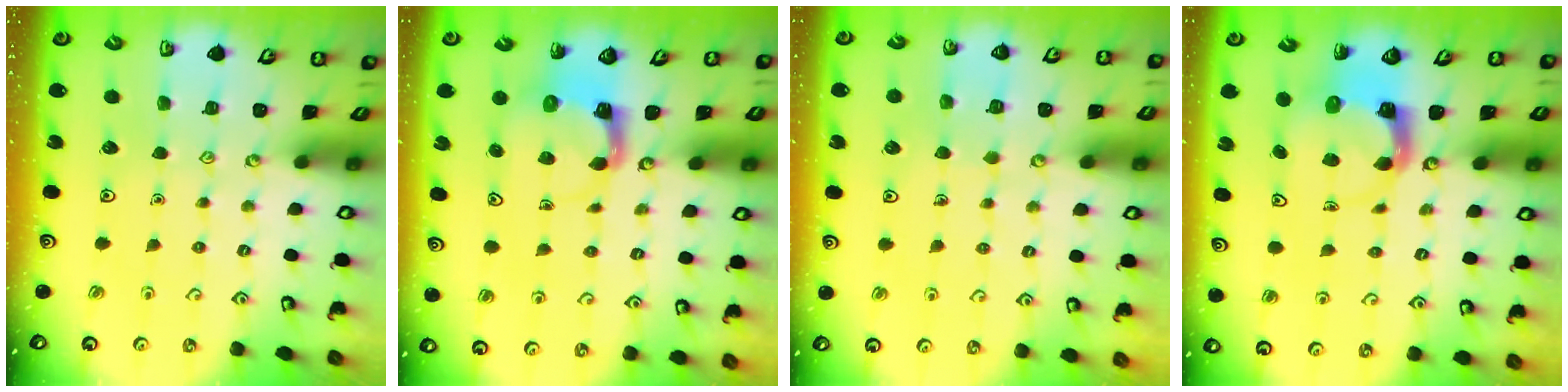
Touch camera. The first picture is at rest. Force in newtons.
{"total": 3.7, "press": 3.6, "slide": 0.6}
{"total": 3.3, "press": 3.3, "slide": 0.2}
{"total": 3.7, "press": 3.7, "slide": 0.6}